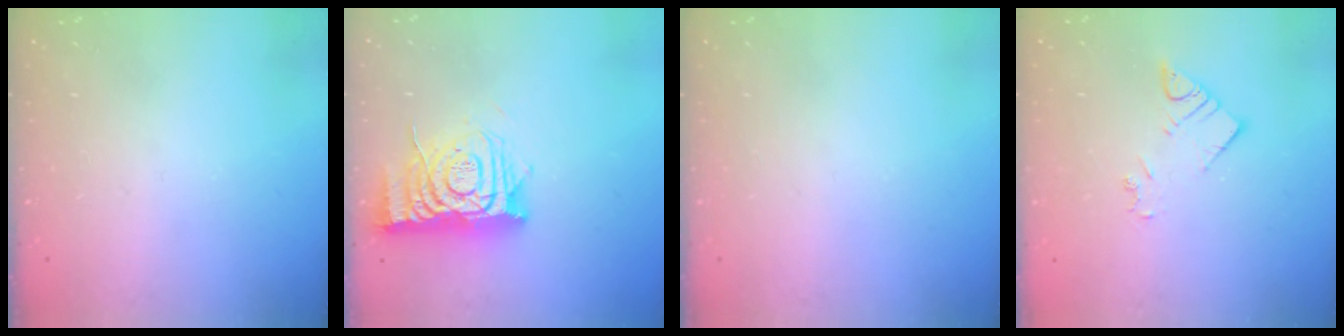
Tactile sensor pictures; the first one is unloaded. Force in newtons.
{"total": 11.3, "press": 11.2, "slide": 1.2}
{"total": 0.0}
{"total": 4.4, "press": 4.4, "slide": 0.1}